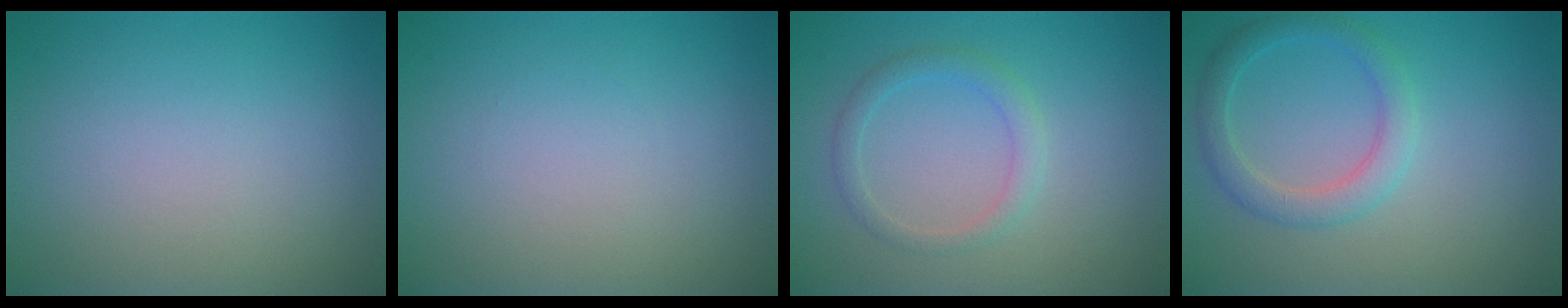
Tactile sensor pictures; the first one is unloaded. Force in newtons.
{"total": 0.0}
{"total": 2.0, "press": 2.0, "slide": 0.3}
{"total": 2.8, "press": 2.8, "slide": 0.1}